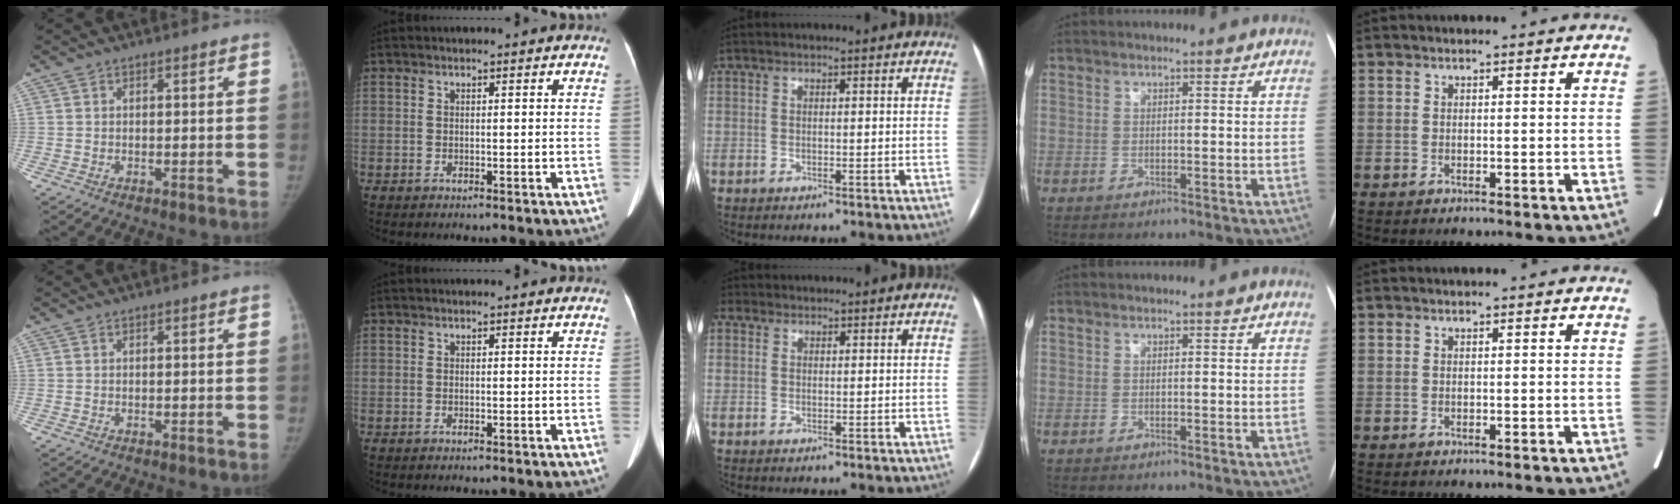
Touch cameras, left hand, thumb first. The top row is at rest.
{"middle": {"total": 1.5, "force": [0.3, 1.4, 0.3], "torque": [-0.017, 0.007, 0.011]}}